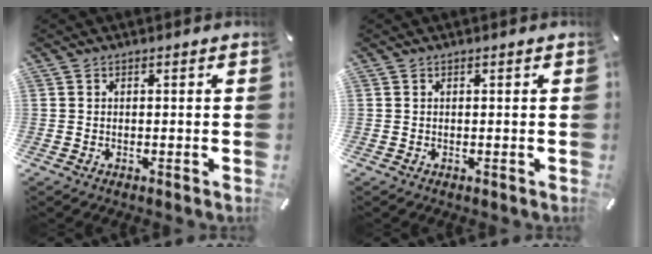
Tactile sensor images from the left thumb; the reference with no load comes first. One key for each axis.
{"total": 0.0}